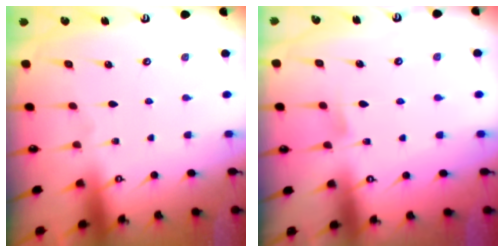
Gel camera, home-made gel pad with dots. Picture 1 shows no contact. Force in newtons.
{"total": 5.6, "press": 5.5, "slide": 0.8}